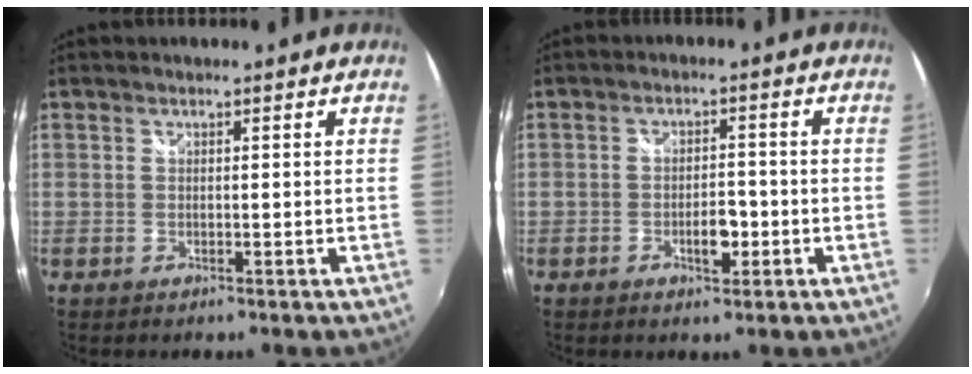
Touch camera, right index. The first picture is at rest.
{"total": 3.9, "force": [-1.5, 1.8, 3.2], "torque": [-0.057, 0.004, -0.019]}